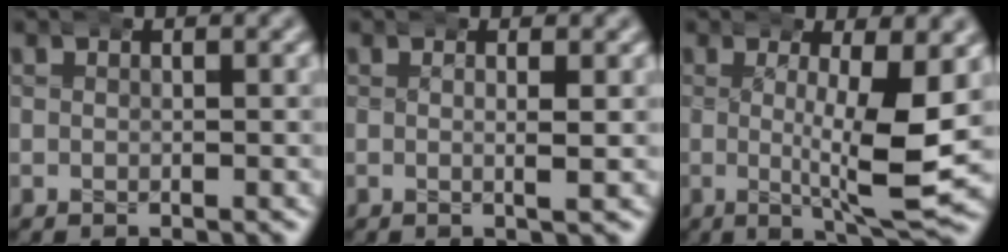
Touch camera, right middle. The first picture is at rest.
{"total": 1.0, "force": [0.5, -0.7, 0.5], "torque": [-0.014, -0.004, 0.007]}
{"total": 6.4, "force": [0.6, 0.4, 6.3], "torque": [-0.096, -0.010, 0.011]}